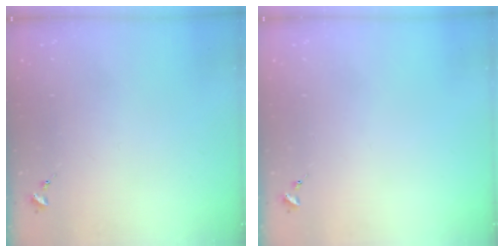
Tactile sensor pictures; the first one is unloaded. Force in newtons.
{"total": 0.0}